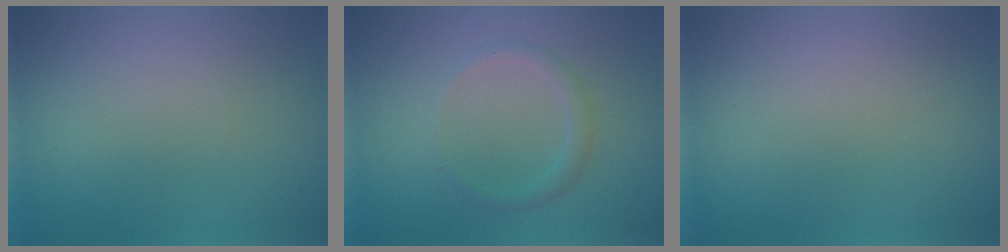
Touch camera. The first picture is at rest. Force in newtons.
{"total": 1.3, "press": 1.3, "slide": 0.0}
{"total": 0.0}